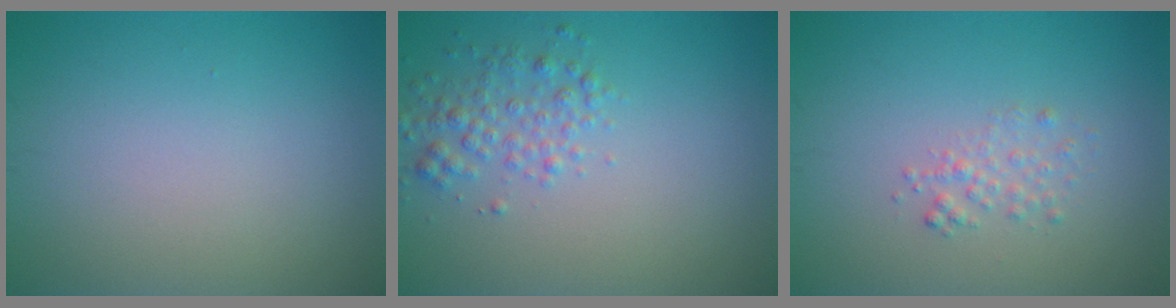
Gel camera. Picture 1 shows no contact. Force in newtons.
{"total": 2.5, "press": 2.5, "slide": 0.1}
{"total": 1.4, "press": 1.4, "slide": 0.1}